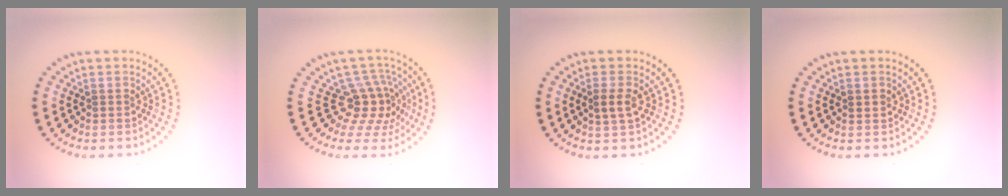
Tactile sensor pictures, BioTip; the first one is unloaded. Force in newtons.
{"total": 4.1, "press": 2.9, "slide": 2.9}
{"total": 1.9, "press": 1.8, "slide": 0.5}
{"total": 1.1, "press": 1.1, "slide": 0.1}